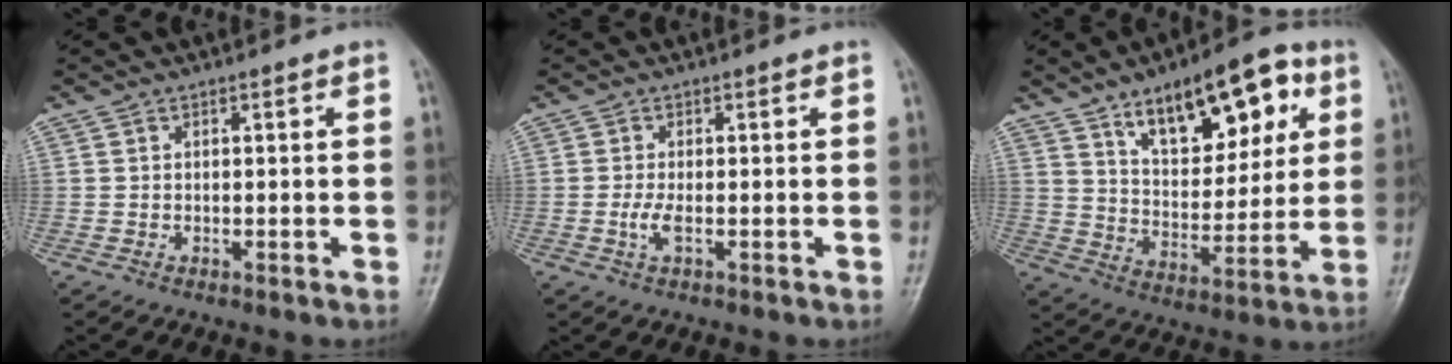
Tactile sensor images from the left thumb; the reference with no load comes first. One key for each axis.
{"total": 2.6, "fx": -0.6, "fy": 0.8, "fz": 2.5, "tx": -0.061, "ty": 0.002, "tz": -0.012}
{"total": 19.1, "fx": 9.3, "fy": 8.9, "fz": 14.1, "tx": -0.157, "ty": -0.029, "tz": 0.148}